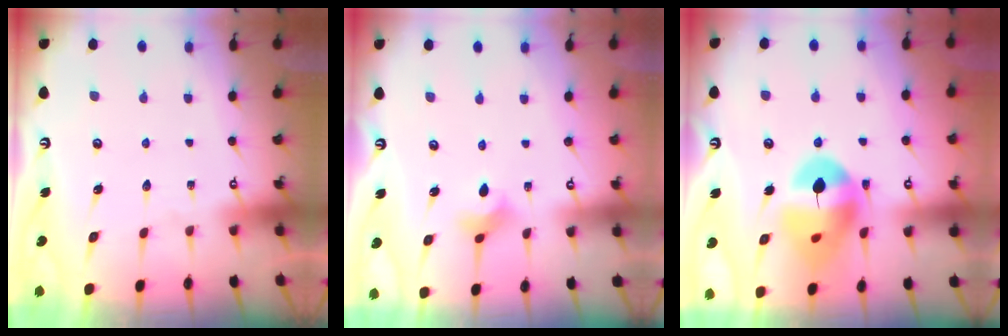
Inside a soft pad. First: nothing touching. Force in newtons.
{"total": 4.7, "press": 4.6, "slide": 0.9}
{"total": 13.9, "press": 13.8, "slide": 1.5}